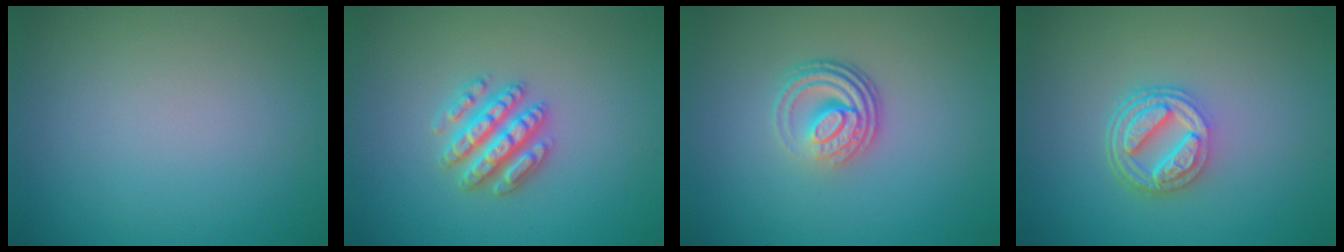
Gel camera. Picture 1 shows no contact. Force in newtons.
{"total": 3.5, "press": 3.4, "slide": 0.8}
{"total": 4.1, "press": 2.7, "slide": 3.1}
{"total": 4.6, "press": 3.4, "slide": 3.1}